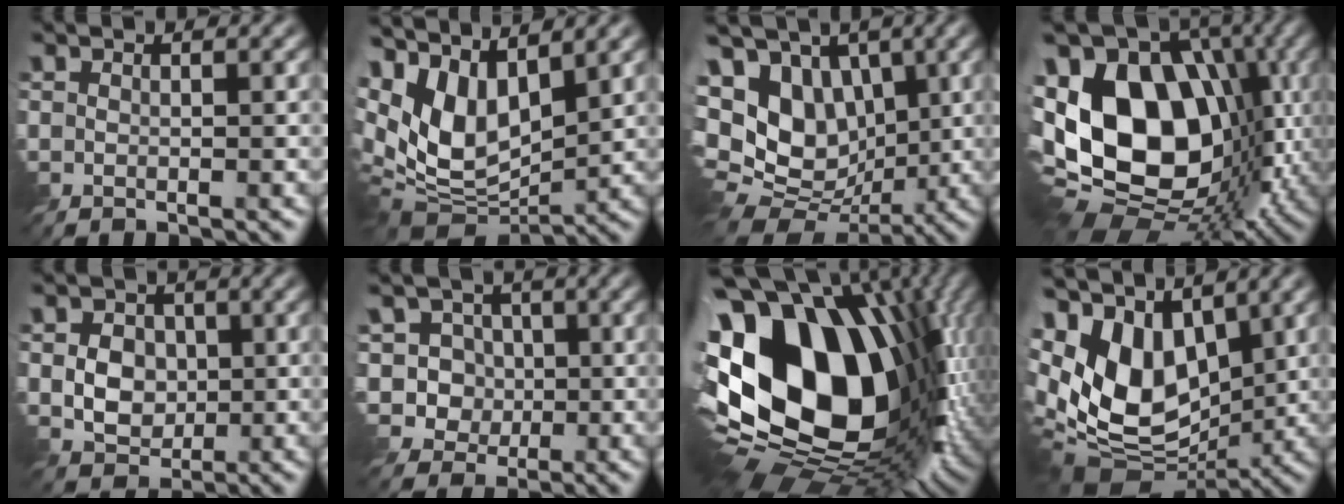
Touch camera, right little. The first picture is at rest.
{"total": 10.5, "force": [2.3, 5.9, 8.4], "torque": [-0.175, 0.001, 0.044]}
{"total": 13.0, "force": [1.6, 9.7, 8.6], "torque": [-0.180, 0.016, 0.029]}
{"total": 15.7, "force": [-0.5, 10.5, 11.6], "torque": [-0.209, 0.005, -0.031]}
{"total": 5.0, "force": [0.0, 4.1, 2.9], "torque": [-0.045, 0.010, -0.009]}
{"total": 5.9, "force": [0.5, 5.5, 2.3], "torque": [-0.043, 0.012, -0.010]}
{"total": 20.8, "force": [2.0, 12.7, 16.3], "torque": [-0.325, -0.022, 0.043]}
{"total": 12.5, "force": [1.1, 8.1, 9.4], "torque": [-0.221, -0.002, 0.013]}